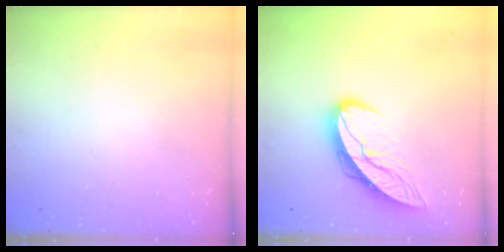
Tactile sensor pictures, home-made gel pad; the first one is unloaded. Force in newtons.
{"total": 9.8, "press": 9.7, "slide": 0.9}